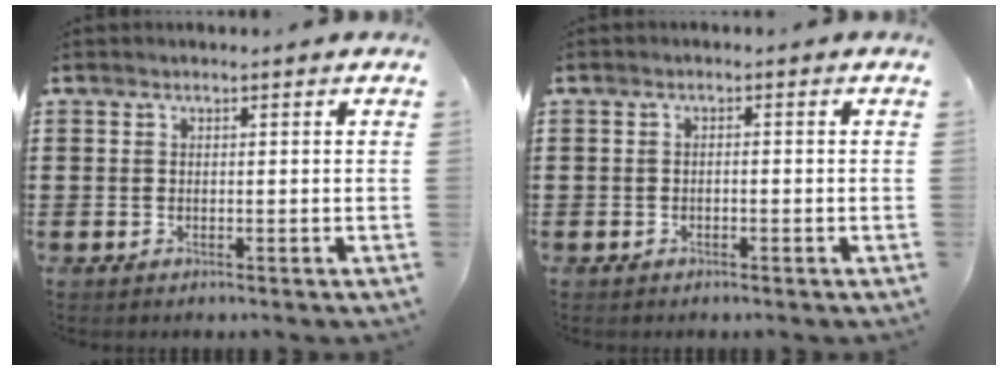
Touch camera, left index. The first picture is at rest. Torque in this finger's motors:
{"motor_torque": [-0.21, 0.27, -0.02, -0.01]}